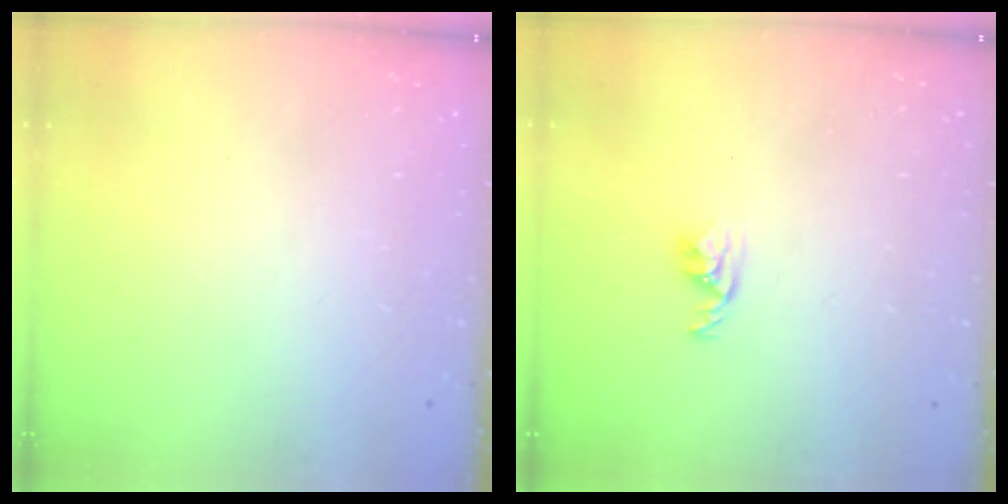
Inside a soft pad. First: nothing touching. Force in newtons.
{"total": 3.7, "press": 3.6, "slide": 0.6}